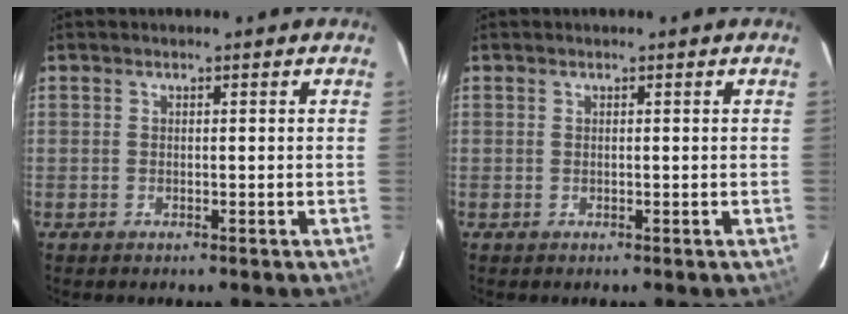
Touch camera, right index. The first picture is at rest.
{"total": 0.0}